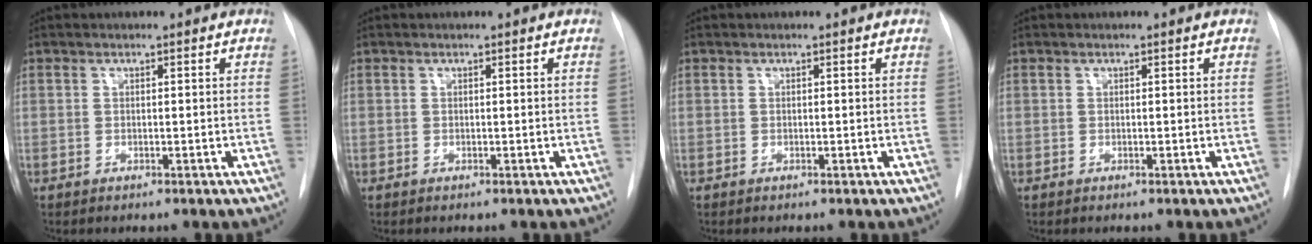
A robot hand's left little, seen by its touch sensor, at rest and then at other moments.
{"total": 0.0}
{"total": 0.0}
{"total": 0.0}